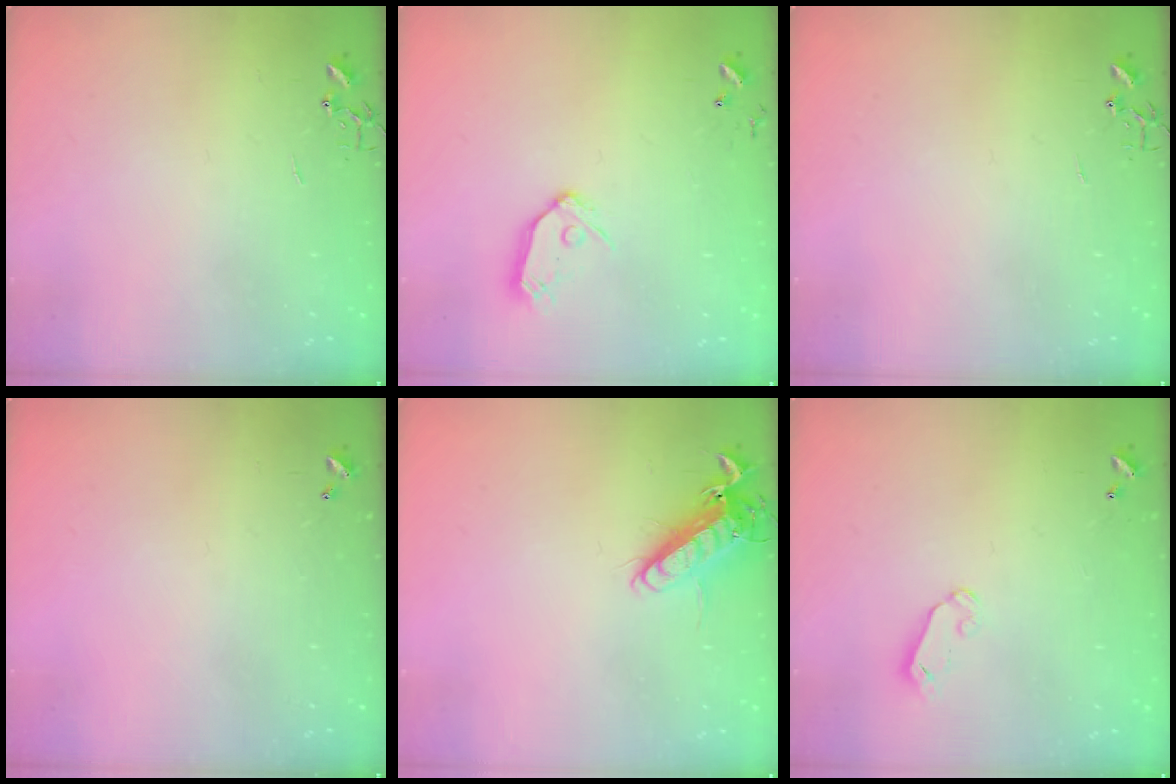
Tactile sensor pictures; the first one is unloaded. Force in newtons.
{"total": 9.2, "press": 9.1, "slide": 0.8}
{"total": 0.0}
{"total": 0.0}
{"total": 13.3, "press": 13.2, "slide": 1.8}
{"total": 4.0, "press": 4.0, "slide": 0.4}